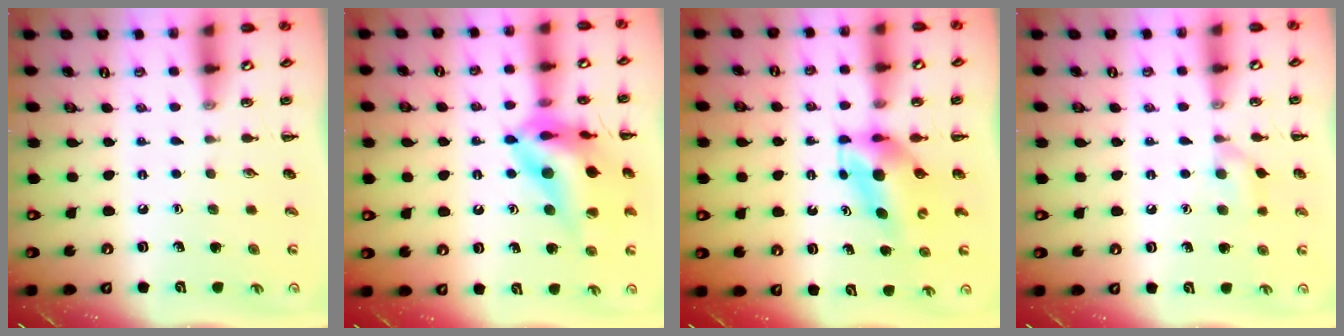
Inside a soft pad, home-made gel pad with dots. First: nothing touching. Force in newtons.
{"total": 17.9, "press": 17.5, "slide": 3.6}
{"total": 4.9, "press": 4.7, "slide": 1.1}
{"total": 7.1, "press": 6.7, "slide": 2.3}